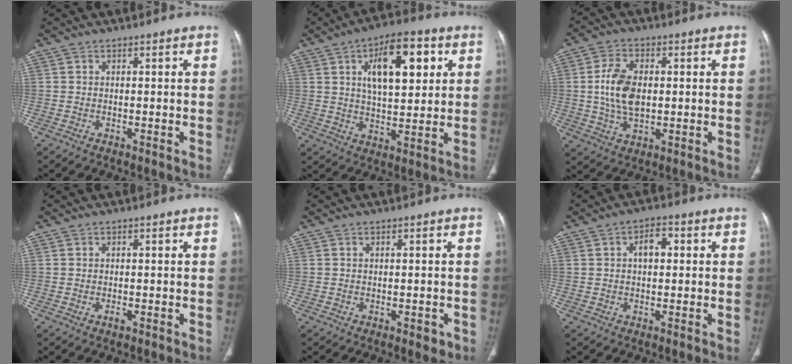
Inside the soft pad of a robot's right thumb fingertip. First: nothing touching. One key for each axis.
{"total": 14.9, "fx": 5.1, "fy": 6.9, "fz": 12.2, "tx": -0.160, "ty": -0.007, "tz": 0.082}
{"total": 9.7, "fx": 0.5, "fy": 5.8, "fz": 7.7, "tx": -0.148, "ty": 0.000, "tz": 0.014}
{"total": 0.8, "fx": -0.4, "fy": 0.4, "fz": 0.6, "tx": -0.011, "ty": -0.001, "tz": -0.008}
{"total": 1.7, "fx": -0.8, "fy": 0.9, "fz": 1.2, "tx": -0.009, "ty": 0.000, "tz": -0.008}
{"total": 4.1, "fx": 0.7, "fy": 2.4, "fz": 3.3, "tx": -0.048, "ty": 0.012, "tz": 0.008}